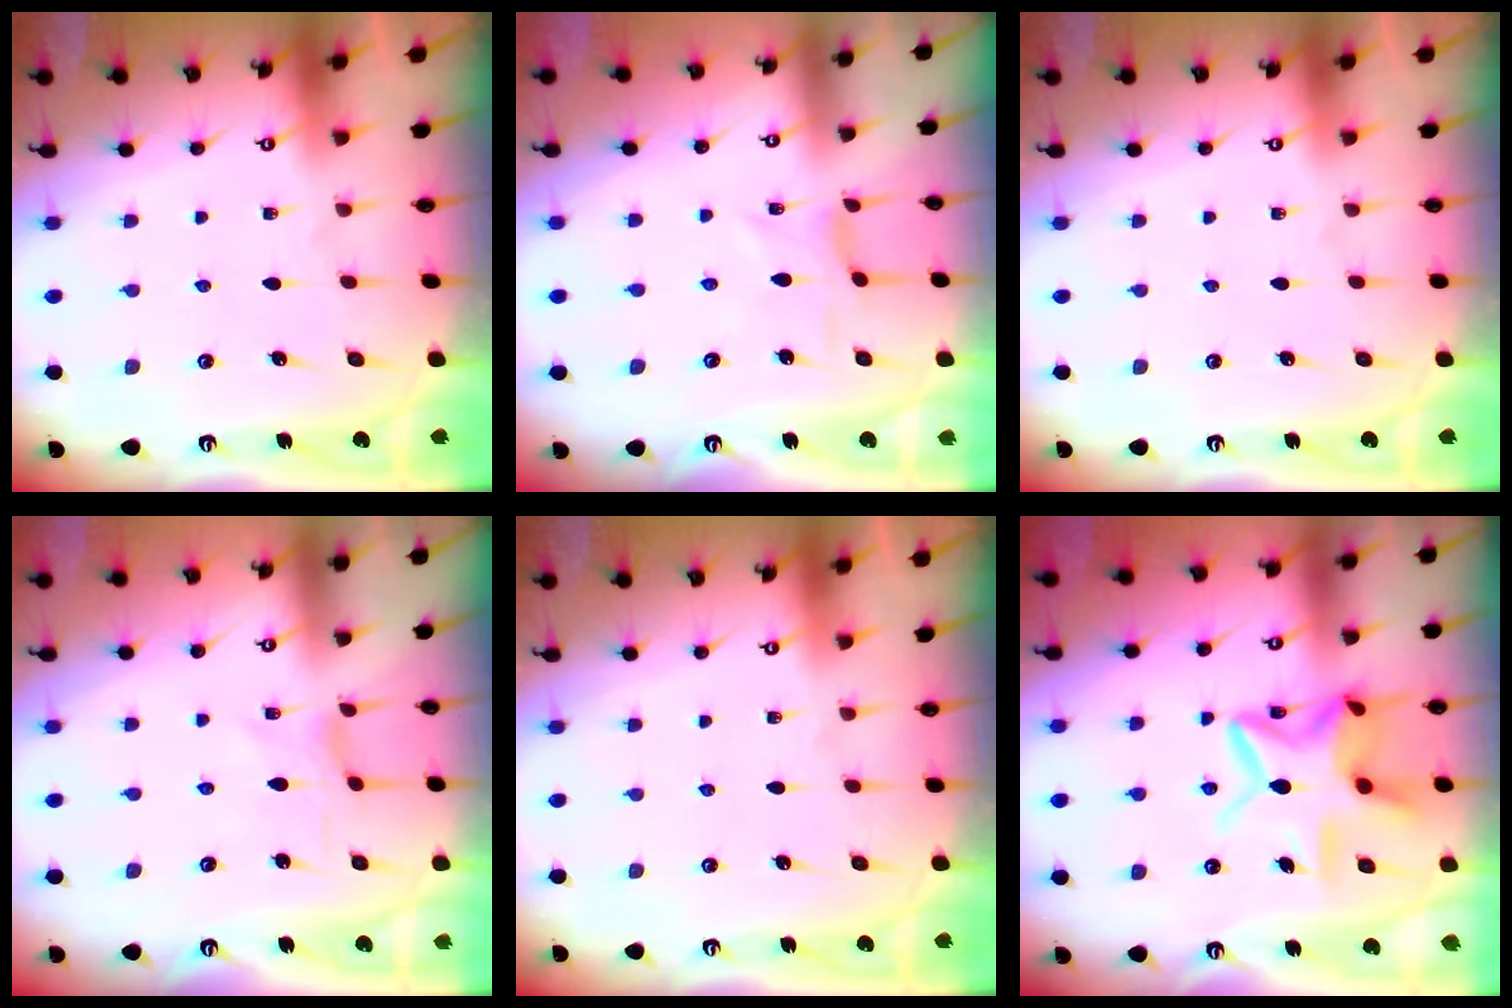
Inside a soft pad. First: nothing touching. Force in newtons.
{"total": 1.6, "press": 1.5, "slide": 0.5}
{"total": 0.0}
{"total": 0.0}
{"total": 0.0}
{"total": 12.7, "press": 12.6, "slide": 1.1}